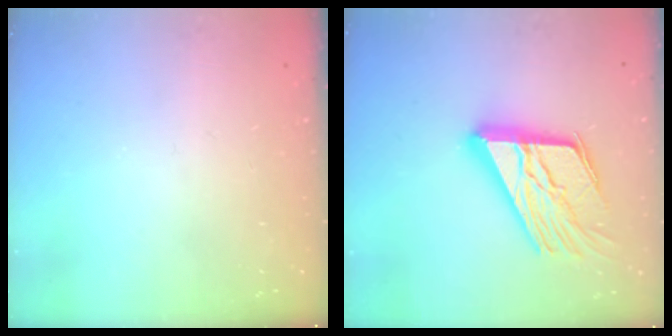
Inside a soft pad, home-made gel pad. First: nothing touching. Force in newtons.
{"total": 21.5, "press": 21.4, "slide": 2.2}